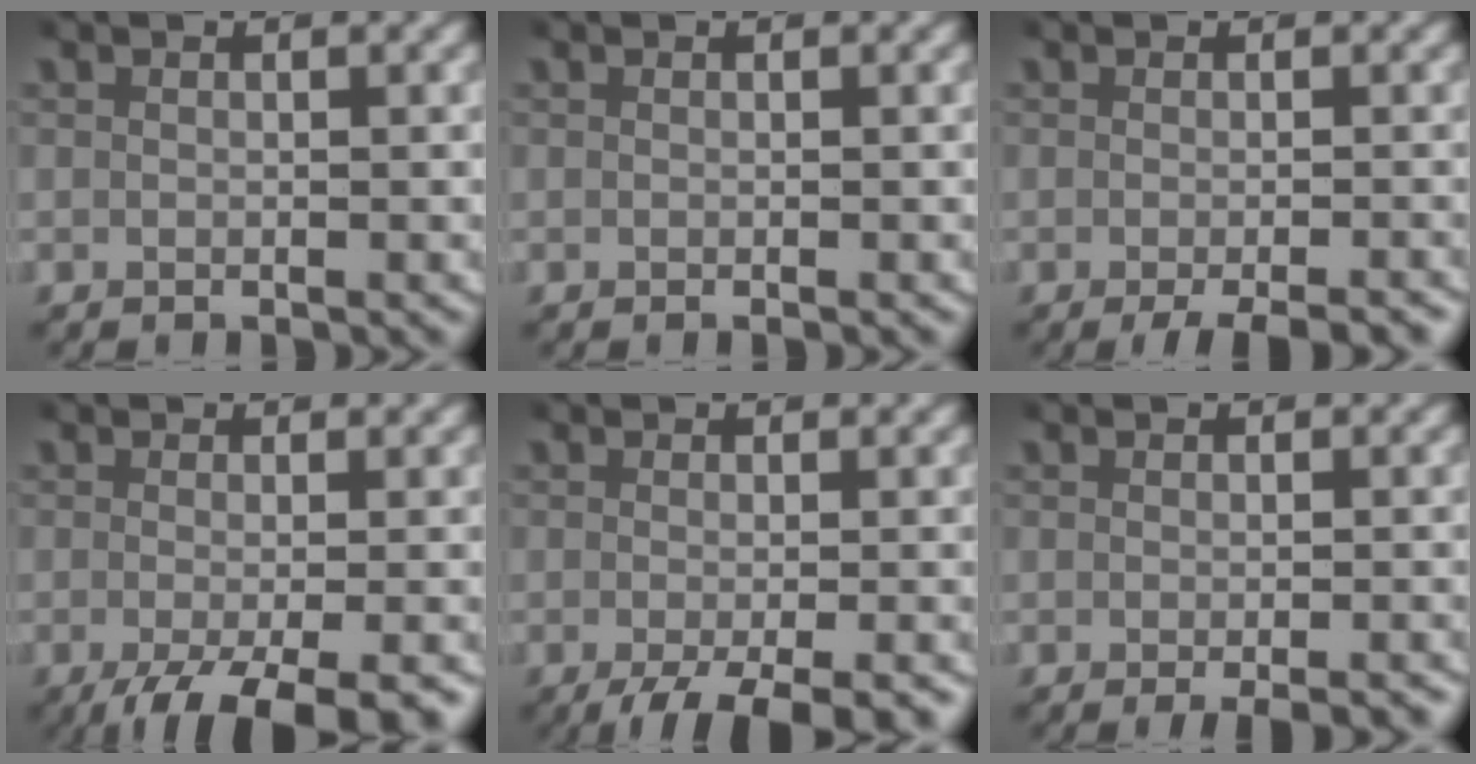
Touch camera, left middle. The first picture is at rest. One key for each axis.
{"total": 0.0}
{"total": 4.1, "fx": -3.1, "fy": 0.9, "fz": 2.4, "tx": -0.023, "ty": -0.005, "tz": -0.042}
{"total": 6.7, "fx": -4.4, "fy": 2.1, "fz": 4.6, "tx": -0.070, "ty": -0.028, "tz": -0.050}
{"total": 6.2, "fx": -4.5, "fy": 1.7, "fz": 3.9, "tx": -0.053, "ty": -0.022, "tz": -0.054}
{"total": 2.7, "fx": -2.0, "fy": 0.5, "fz": 1.8, "tx": -0.013, "ty": -0.002, "tz": -0.026}